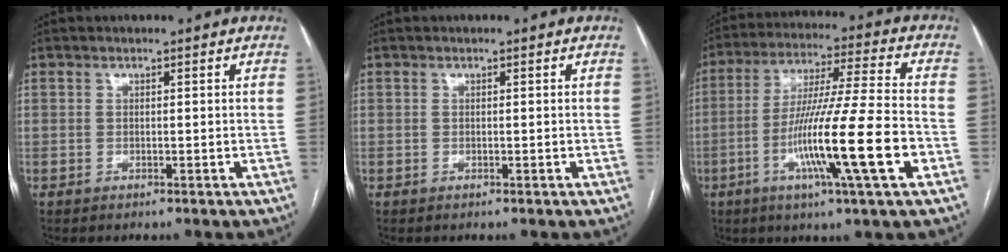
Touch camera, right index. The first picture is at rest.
{"total": 0.0}
{"total": 17.4, "force": [-5.5, -0.6, 16.5], "torque": [-0.300, -0.016, -0.100]}